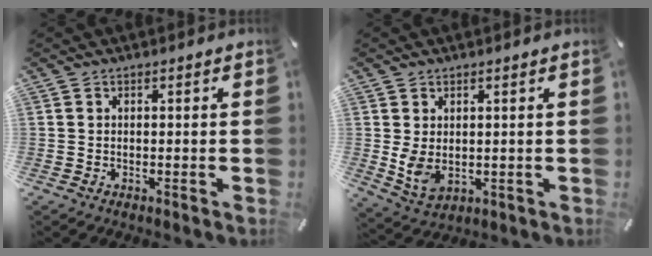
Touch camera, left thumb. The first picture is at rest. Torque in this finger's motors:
{"motor_torque": [0.61, 1.60, 0.49, -0.28, 0.18]}